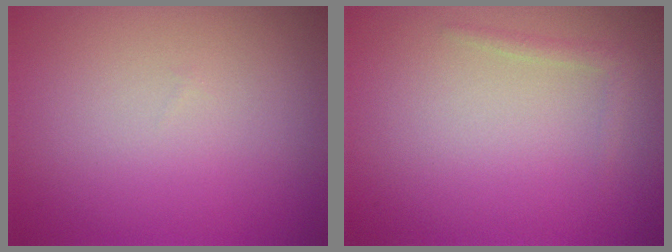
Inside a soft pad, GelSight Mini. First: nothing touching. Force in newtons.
{"total": 0.9, "press": 0.9, "slide": 0.1}